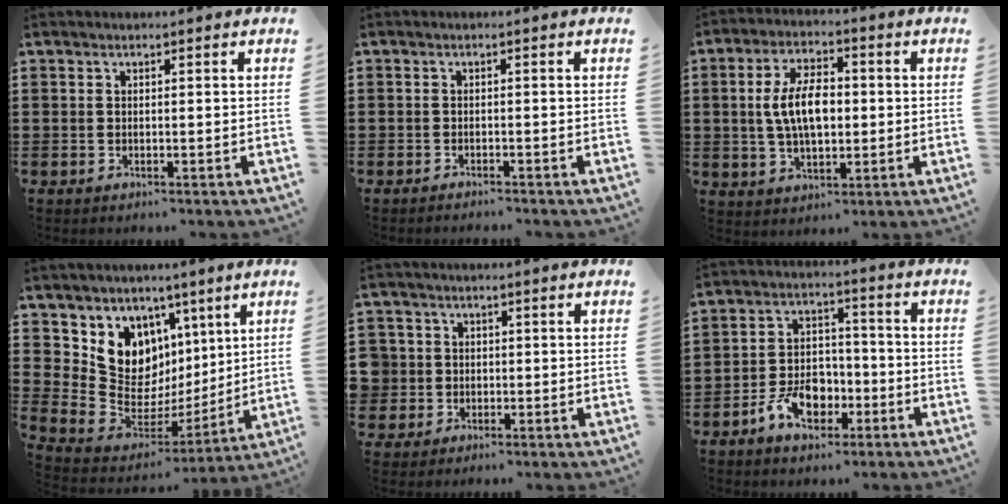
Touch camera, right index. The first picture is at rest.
{"total": 1.1, "force": [-1.1, -0.1, 0.0], "torque": [-0.002, 0.000, -0.022]}
{"total": 8.4, "force": [0.2, 4.2, 7.2], "torque": [-0.150, 0.005, -0.005]}
{"total": 10.7, "force": [5.0, 9.1, 2.8], "torque": [-0.084, -0.054, 0.103]}
{"total": 3.2, "force": [-0.2, 3.2, 0.2], "torque": [-0.029, 0.006, -0.008]}
{"total": 7.6, "force": [-3.4, 5.3, 4.2], "torque": [-0.082, 0.012, -0.064]}